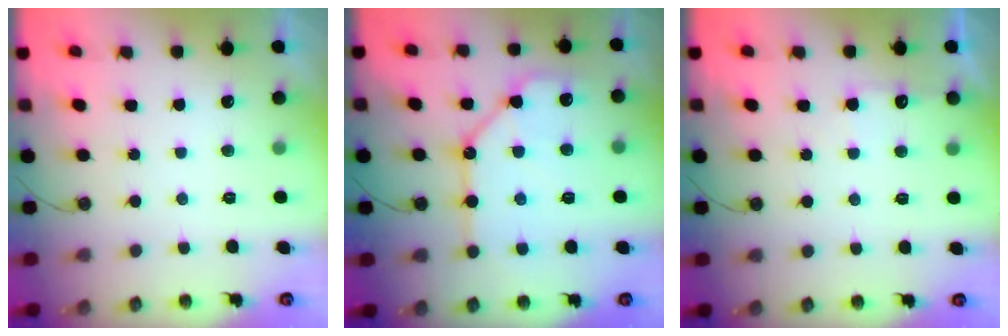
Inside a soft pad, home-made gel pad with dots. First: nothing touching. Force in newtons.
{"total": 12.5, "press": 12.5, "slide": 1.3}
{"total": 6.2, "press": 6.1, "slide": 0.9}